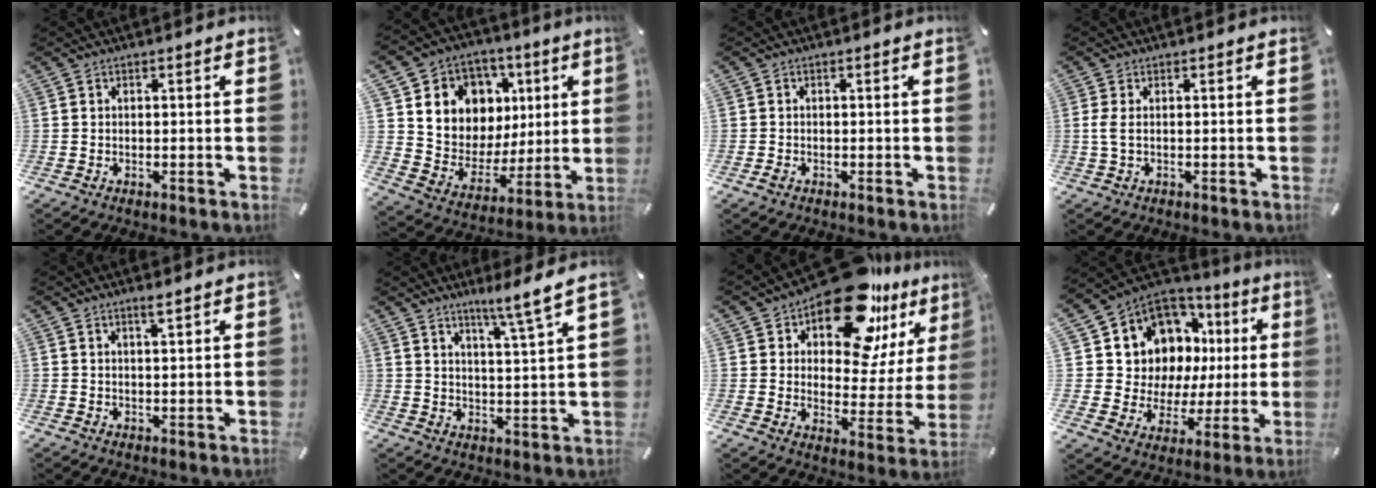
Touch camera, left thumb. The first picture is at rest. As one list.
[{"total": 10.7, "force": [2.8, 10.2, 1.2], "torque": [-0.028, -0.036, 0.066]}, {"total": 0.8, "force": [-0.4, 0.6, 0.2], "torque": [-0.003, 0.001, -0.010]}, {"total": 2.4, "force": [0.1, 0.8, 2.2], "torque": [-0.051, -0.001, -0.001]}, {"total": 2.0, "force": [1.5, 0.1, 1.3], "torque": [-0.028, -0.002, 0.026]}, {"total": 7.6, "force": [6.3, -0.4, 4.2], "torque": [-0.074, -0.040, 0.105]}, {"total": 19.3, "force": [14.5, 8.5, 9.5], "torque": [-0.146, -0.112, 0.248]}, {"total": 11.4, "force": [6.1, 9.1, 2.9], "torque": [-0.065, -0.077, 0.127]}]